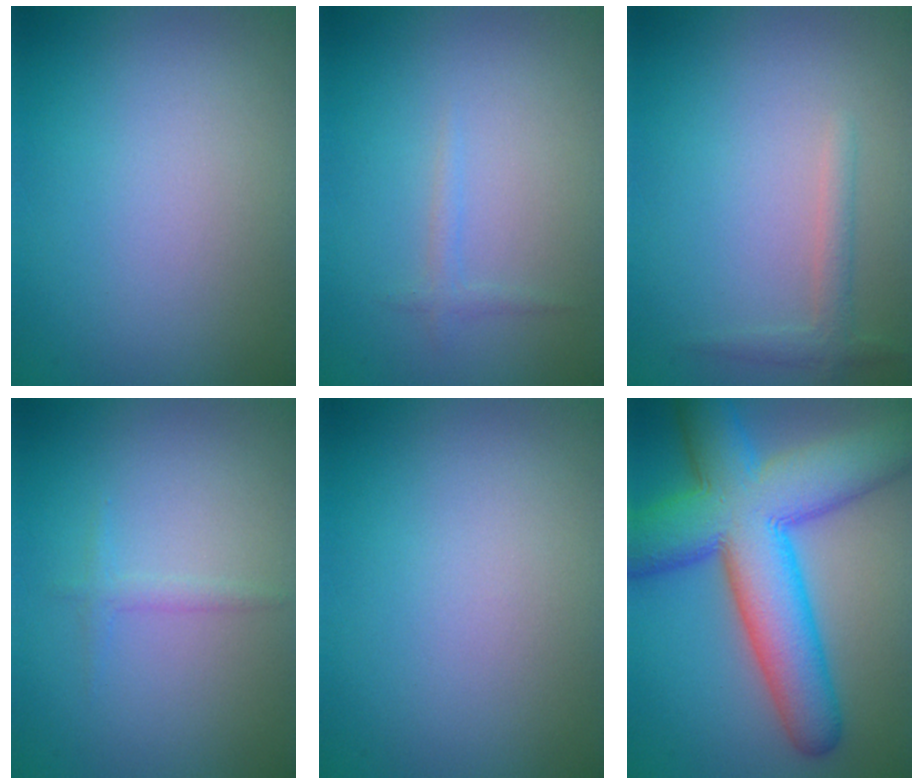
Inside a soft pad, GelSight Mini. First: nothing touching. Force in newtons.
{"total": 0.8, "press": 0.8, "slide": 0.0}
{"total": 1.5, "press": 1.5, "slide": 0.1}
{"total": 0.9, "press": 0.9, "slide": 0.0}
{"total": 0.0}
{"total": 13.3, "press": 13.3, "slide": 0.5}